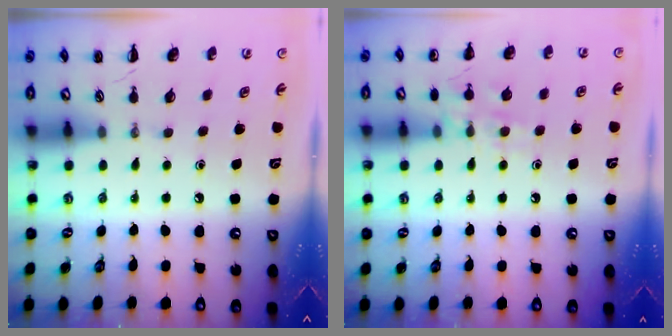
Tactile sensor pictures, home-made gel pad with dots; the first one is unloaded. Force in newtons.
{"total": 9.4, "press": 9.4, "slide": 1.1}